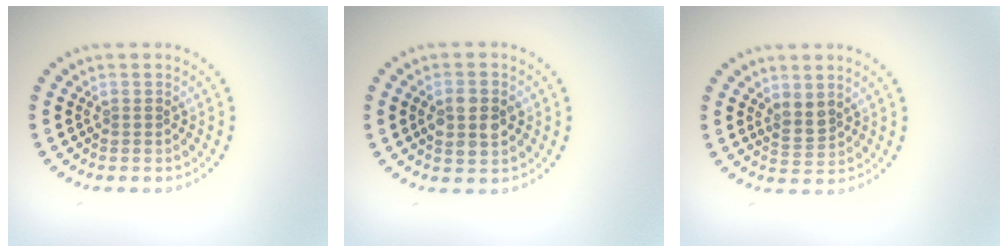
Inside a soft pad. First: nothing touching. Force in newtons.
{"total": 3.1, "press": 3.1, "slide": 0.1}
{"total": 1.7, "press": 1.5, "slide": 0.9}